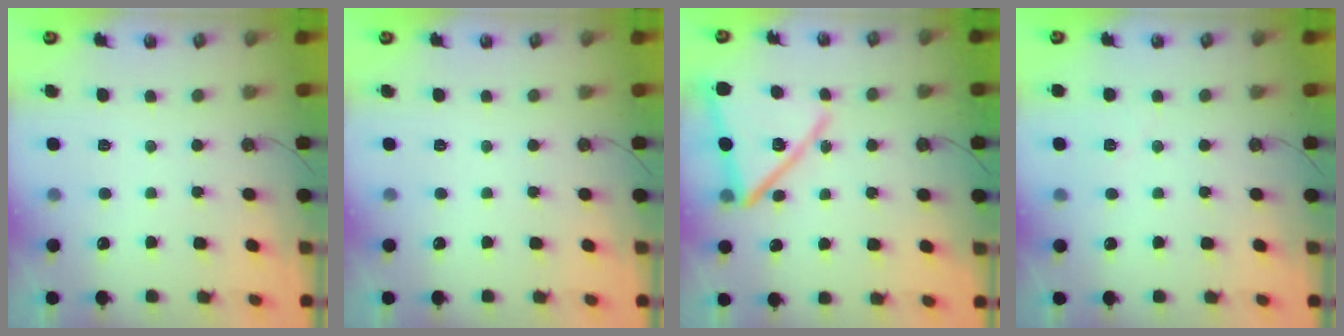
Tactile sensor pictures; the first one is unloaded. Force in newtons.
{"total": 0.0}
{"total": 16.7, "press": 16.6, "slide": 1.2}
{"total": 3.3, "press": 3.1, "slide": 1.0}